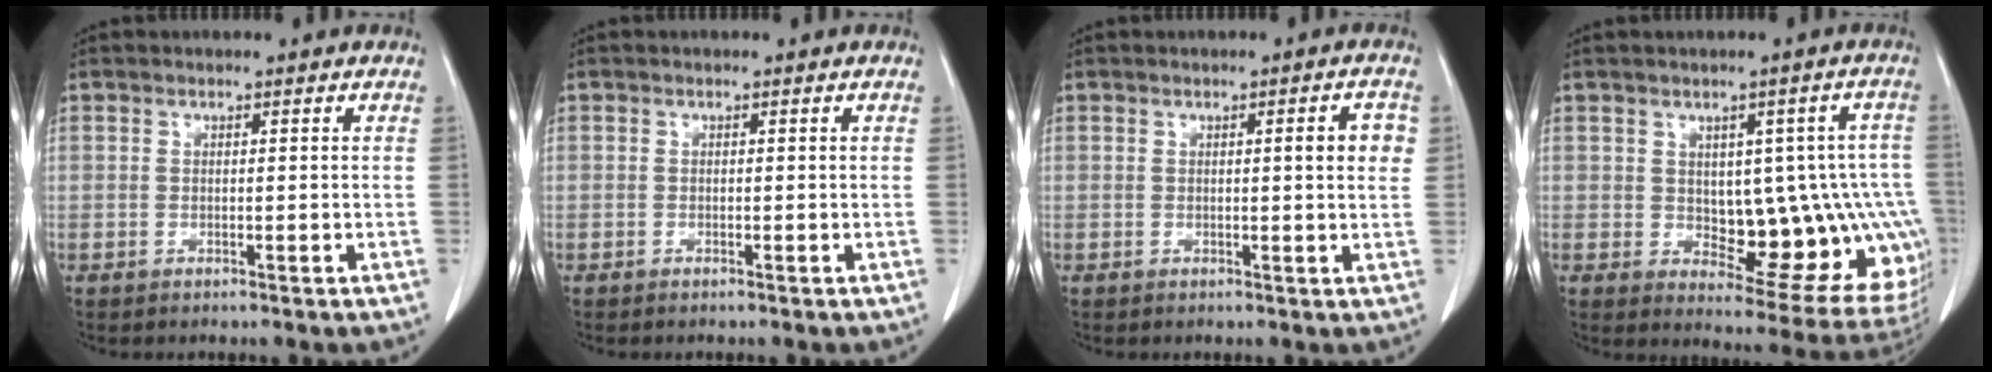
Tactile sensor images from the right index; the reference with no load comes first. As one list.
[{"total": 0.0}, {"total": 3.5, "force": [0.7, 0.5, 3.3], "torque": [-0.040, 0.003, 0.006]}, {"total": 15.1, "force": [-0.9, 6.5, 13.6], "torque": [-0.118, 0.019, 0.010]}]